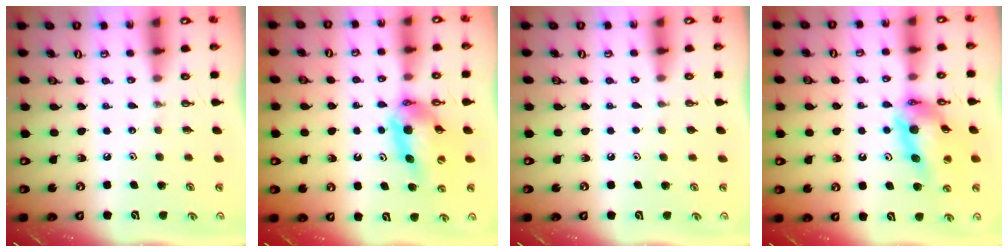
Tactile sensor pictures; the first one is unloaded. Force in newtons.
{"total": 10.6, "press": 10.5, "slide": 0.9}
{"total": 0.0}
{"total": 13.9, "press": 13.8, "slide": 1.4}